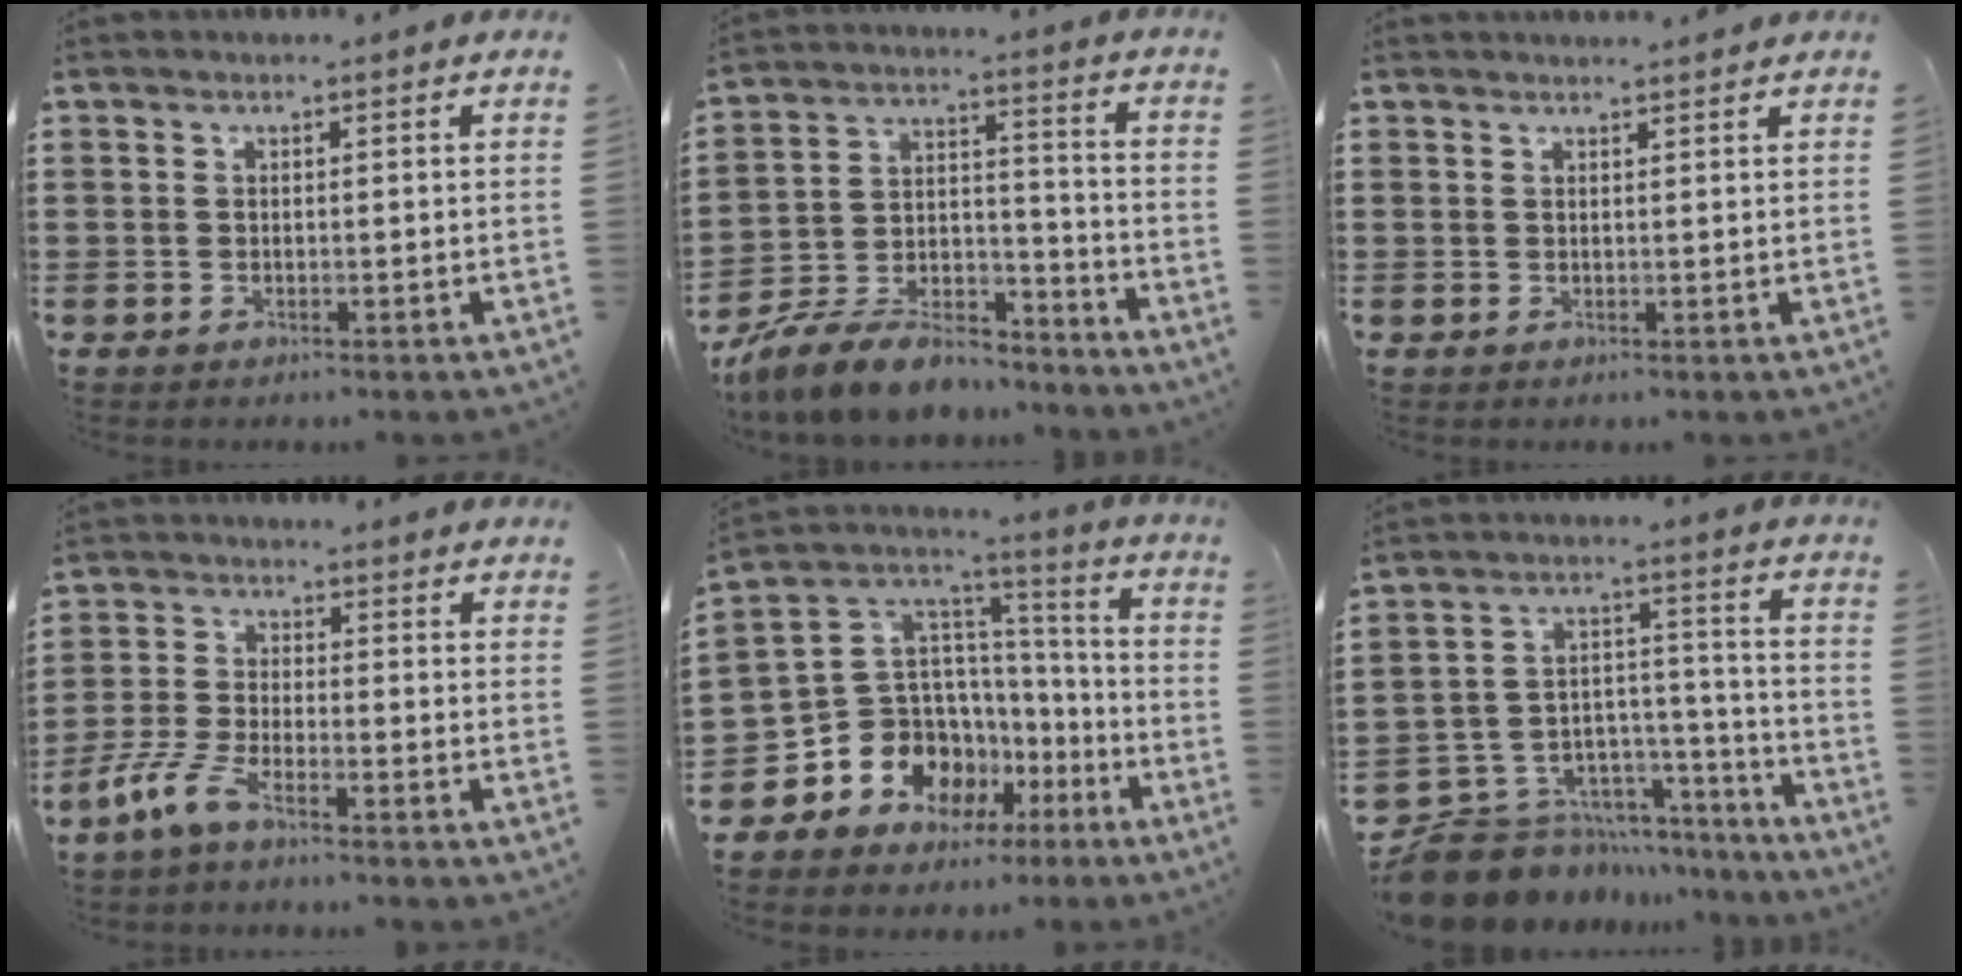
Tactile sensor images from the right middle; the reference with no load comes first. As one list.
[{"total": 10.5, "force": [-9.2, 3.3, 3.9], "torque": [-0.069, 0.035, -0.176]}, {"total": 1.2, "force": [1.2, -0.1, 0.1], "torque": [-0.003, -0.002, 0.024]}, {"total": 5.9, "force": [-4.4, 1.5, 3.7], "torque": [-0.101, -0.012, -0.090]}, {"total": 10.9, "force": [-6.3, 8.6, 2.2], "torque": [-0.091, -0.009, -0.117]}, {"total": 9.9, "force": [-8.8, 4.3, 1.3], "torque": [-0.044, 0.012, -0.168]}]